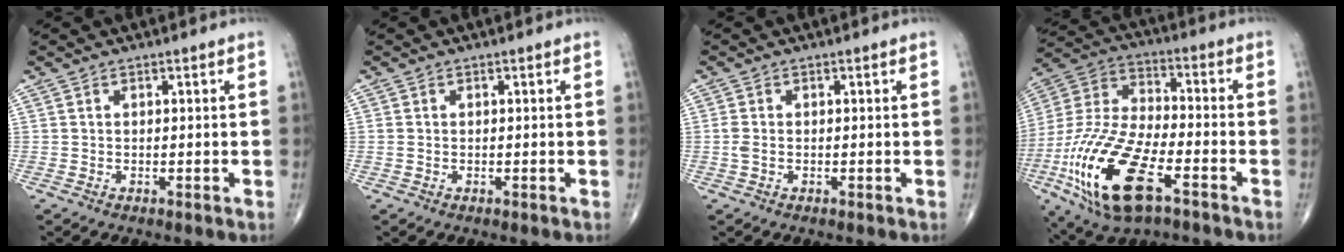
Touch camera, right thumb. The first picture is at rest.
{"total": 0.6, "force": [0.0, 0.4, 0.4], "torque": [-0.014, 0.004, 0.003]}
{"total": 1.5, "force": [-0.2, 0.9, 1.2], "torque": [-0.037, 0.002, -0.005]}
{"total": 23.0, "force": [-9.6, 9.7, 18.5], "torque": [-0.411, 0.015, -0.173]}